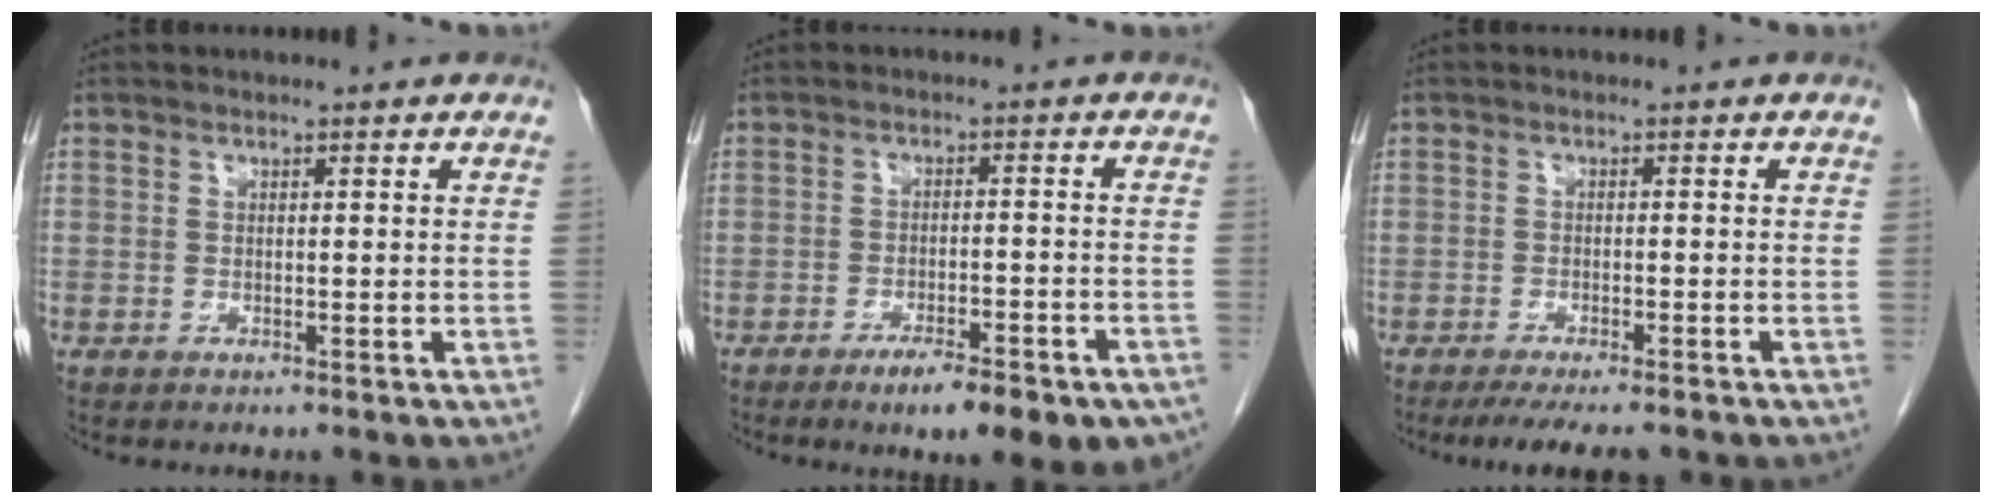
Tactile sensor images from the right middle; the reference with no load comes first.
{"total": 12.0, "force": [-8.5, 2.6, 8.1], "torque": [-0.072, -0.001, -0.116]}
{"total": 7.5, "force": [-6.3, 1.1, 3.9], "torque": [-0.051, -0.012, -0.094]}